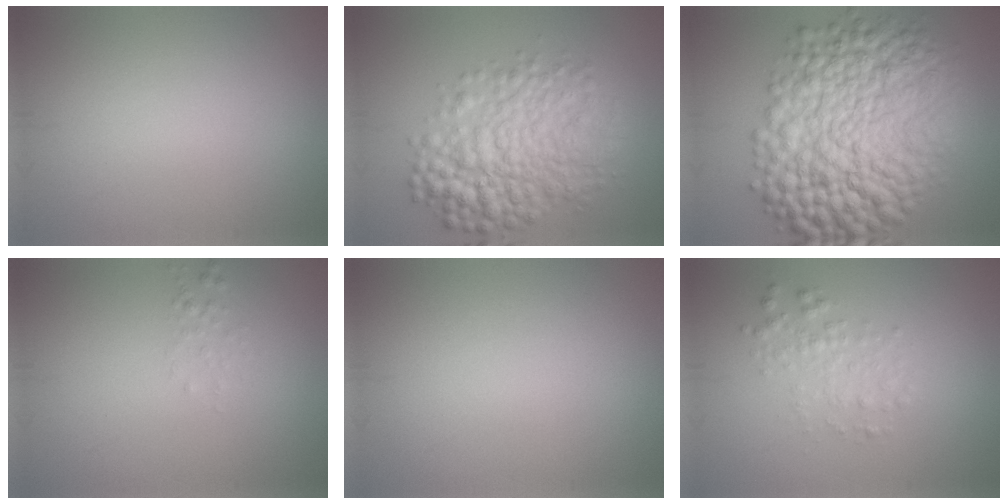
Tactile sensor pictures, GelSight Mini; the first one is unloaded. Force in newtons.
{"total": 7.9, "press": 7.9, "slide": 0.1}
{"total": 14.6, "press": 14.6, "slide": 0.0}
{"total": 0.7, "press": 0.7, "slide": 0.1}
{"total": 0.0}
{"total": 2.0, "press": 2.0, "slide": 0.1}